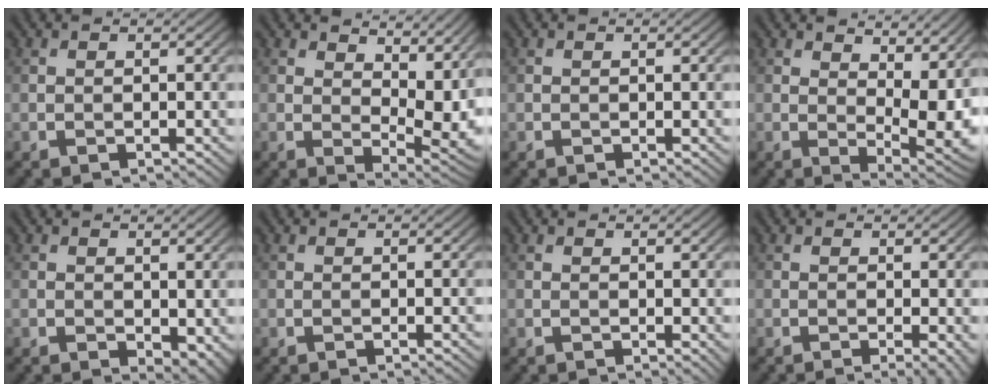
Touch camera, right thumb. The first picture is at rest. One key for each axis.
{"total": 10.8, "fx": 5.4, "fy": 5.1, "fz": 7.8, "tx": -0.111, "ty": -0.005, "tz": 0.090}
{"total": 0.0}
{"total": 11.1, "fx": 4.7, "fy": 5.0, "fz": 8.7, "tx": -0.121, "ty": -0.003, "tz": 0.078}
{"total": 3.1, "fx": 0.4, "fy": 1.9, "fz": 2.4, "tx": -0.038, "ty": -0.010, "tz": 0.012}
{"total": 0.0}
{"total": 1.0, "fx": 0.6, "fy": 0.3, "fz": 0.8, "tx": -0.013, "ty": -0.004, "tz": 0.013}
{"total": 2.7, "fx": -0.2, "fy": 0.4, "fz": 2.7, "tx": -0.038, "ty": -0.003, "tz": -0.005}